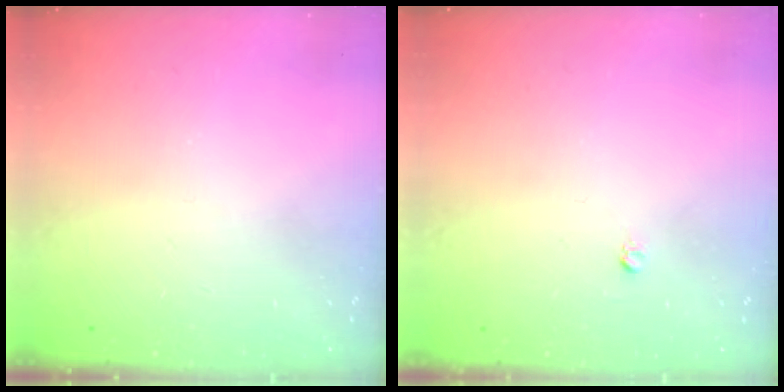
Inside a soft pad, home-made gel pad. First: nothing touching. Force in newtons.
{"total": 2.5, "press": 2.5, "slide": 0.2}